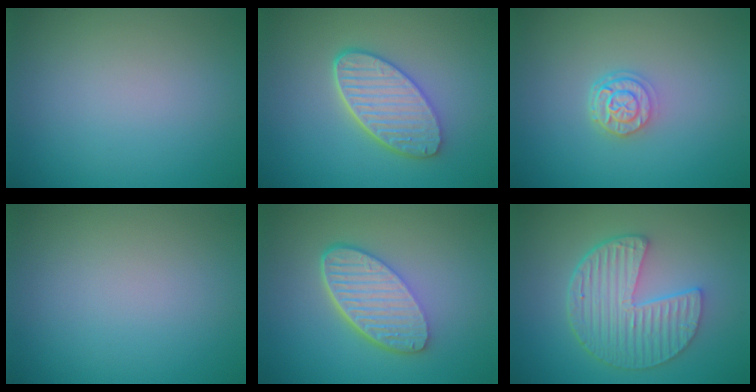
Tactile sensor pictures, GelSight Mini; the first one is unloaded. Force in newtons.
{"total": 5.6, "press": 4.3, "slide": 3.5}
{"total": 2.5, "press": 2.0, "slide": 1.5}
{"total": 0.0}
{"total": 6.2, "press": 4.4, "slide": 4.3}
{"total": 6.4, "press": 4.8, "slide": 4.2}